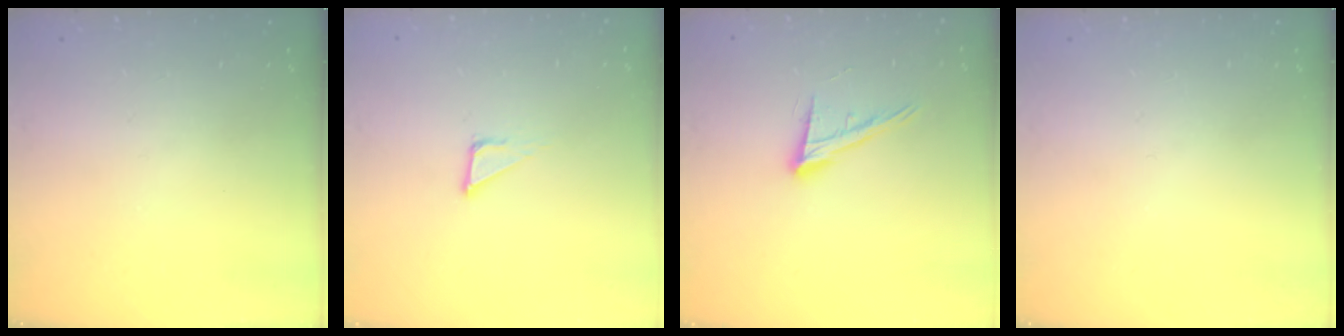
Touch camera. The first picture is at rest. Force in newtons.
{"total": 3.5, "press": 3.5, "slide": 0.2}
{"total": 13.2, "press": 12.7, "slide": 3.4}
{"total": 0.0}